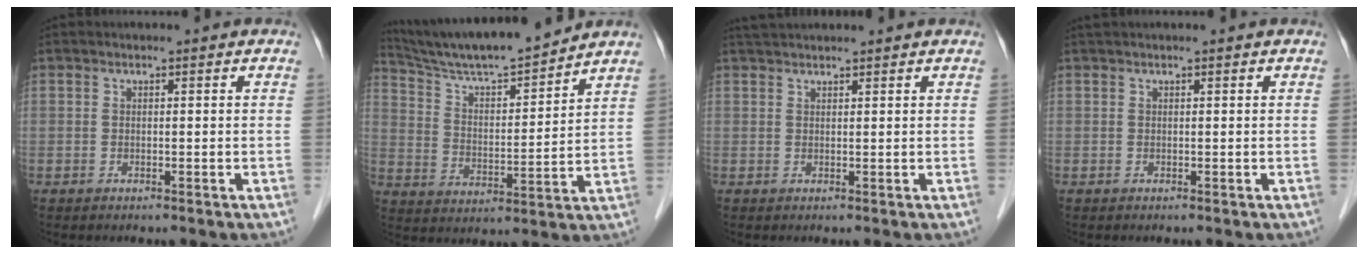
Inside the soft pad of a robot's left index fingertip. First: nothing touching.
{"total": 14.4, "force": [13.5, -0.2, 4.9], "torque": [-0.096, 0.003, 0.232]}
{"total": 3.9, "force": [3.7, 0.0, 1.2], "torque": [-0.015, 0.035, 0.062]}
{"total": 1.4, "force": [1.3, -0.2, 0.6], "torque": [-0.009, 0.024, 0.028]}